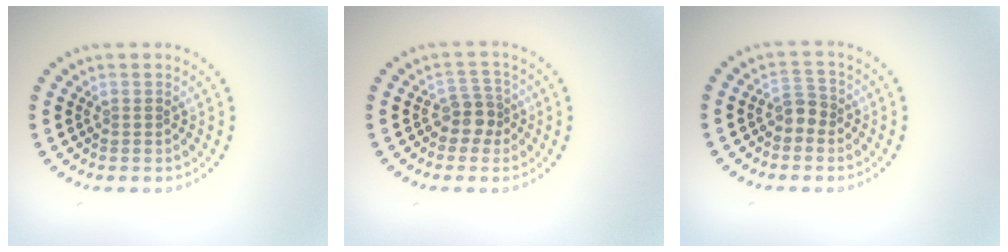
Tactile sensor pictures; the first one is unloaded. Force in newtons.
{"total": 2.3, "press": 1.9, "slide": 1.4}
{"total": 1.6, "press": 1.4, "slide": 0.7}